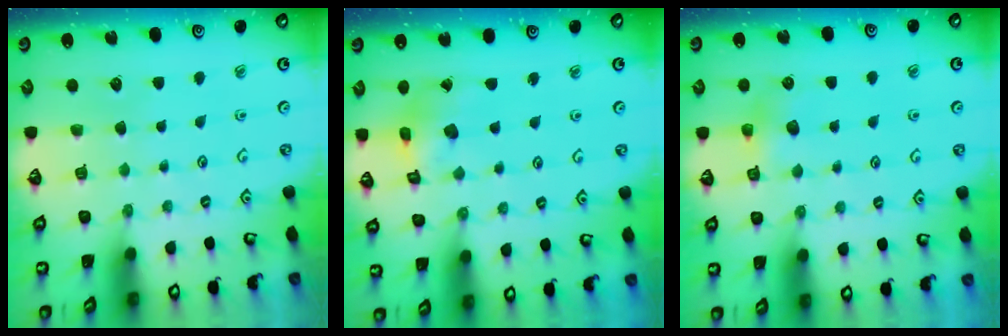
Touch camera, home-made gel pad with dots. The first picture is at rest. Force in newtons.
{"total": 8.7, "press": 8.7, "slide": 0.9}
{"total": 5.6, "press": 5.6, "slide": 0.7}